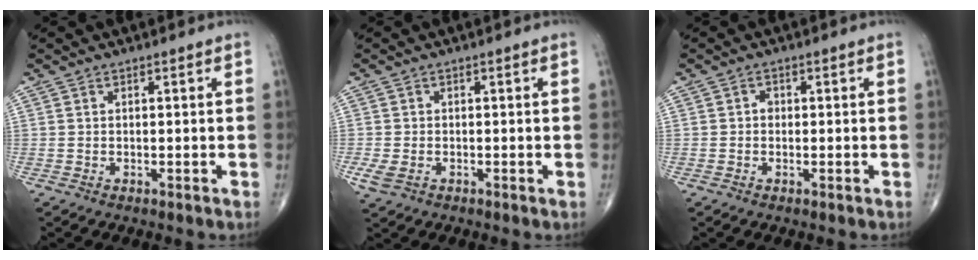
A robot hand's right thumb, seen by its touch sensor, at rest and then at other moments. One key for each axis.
{"total": 3.0, "fx": -1.0, "fy": 2.0, "fz": 2.0, "tx": -0.045, "ty": -0.005, "tz": -0.017}
{"total": 1.1, "fx": -0.1, "fy": 1.0, "fz": 0.6, "tx": -0.002, "ty": 0.004, "tz": -0.005}